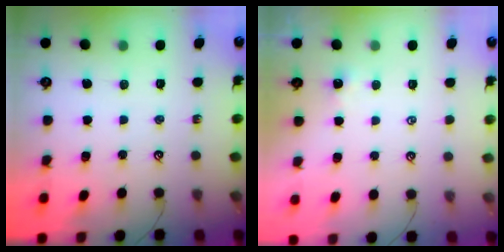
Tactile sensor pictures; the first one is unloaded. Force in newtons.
{"total": 3.9, "press": 3.9, "slide": 0.1}